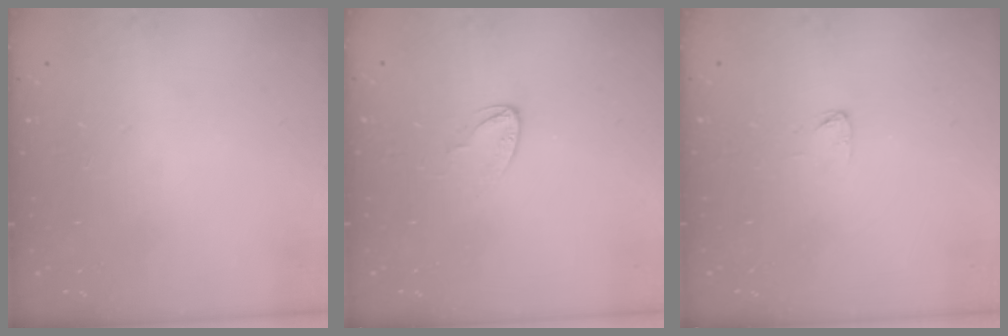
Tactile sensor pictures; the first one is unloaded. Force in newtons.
{"total": 3.5, "press": 3.5, "slide": 0.2}
{"total": 2.9, "press": 2.9, "slide": 0.1}